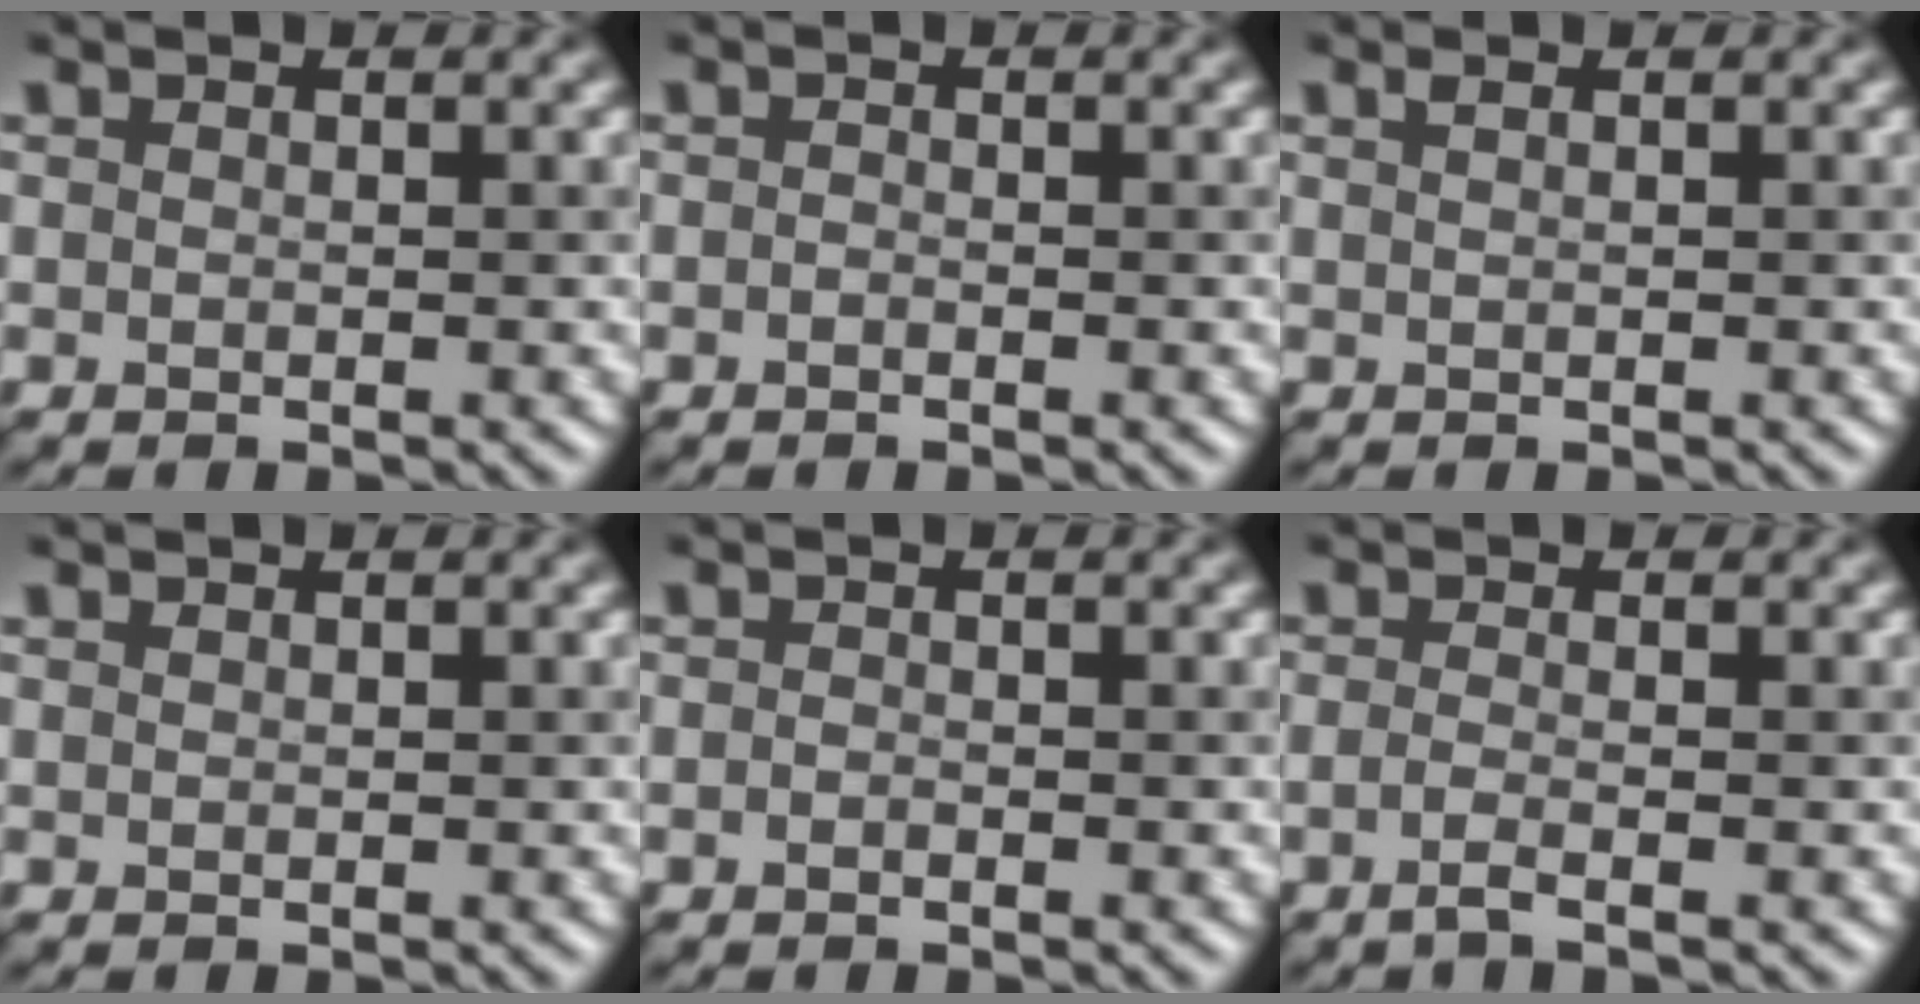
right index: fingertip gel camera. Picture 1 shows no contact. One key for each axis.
{"total": 0.0}
{"total": 0.7, "fx": 0.6, "fy": 0.2, "fz": 0.2, "tx": 0.000, "ty": 0.009, "tz": 0.010}
{"total": 0.6, "fx": 0.5, "fy": 0.1, "fz": -0.2, "tx": 0.007, "ty": 0.007, "tz": 0.009}
{"total": 0.0}
{"total": 1.4, "fx": -0.5, "fy": 0.4, "fz": 1.2, "tx": -0.015, "ty": 0.000, "tz": -0.020}